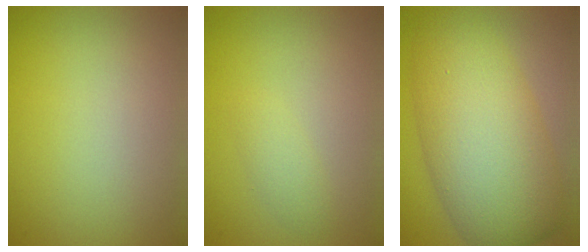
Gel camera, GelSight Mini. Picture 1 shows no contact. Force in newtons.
{"total": 1.2, "press": 1.2, "slide": 0.1}
{"total": 10.4, "press": 10.4, "slide": 0.4}